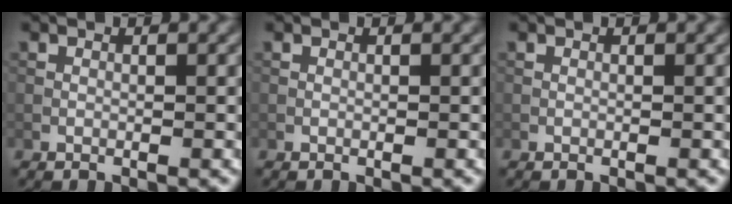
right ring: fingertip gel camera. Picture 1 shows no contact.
{"total": 0.0}
{"total": 0.0}